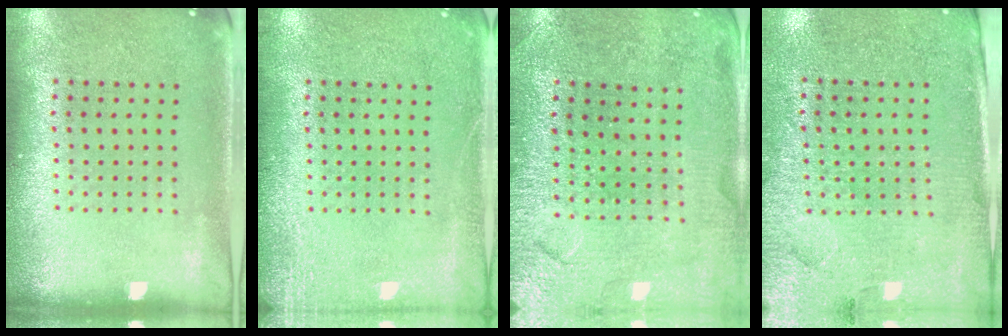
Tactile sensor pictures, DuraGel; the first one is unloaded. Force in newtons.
{"total": 2.3, "press": 2.3, "slide": 0.4}
{"total": 1.5, "press": 1.5, "slide": 0.2}
{"total": 3.0, "press": 2.9, "slide": 0.9}